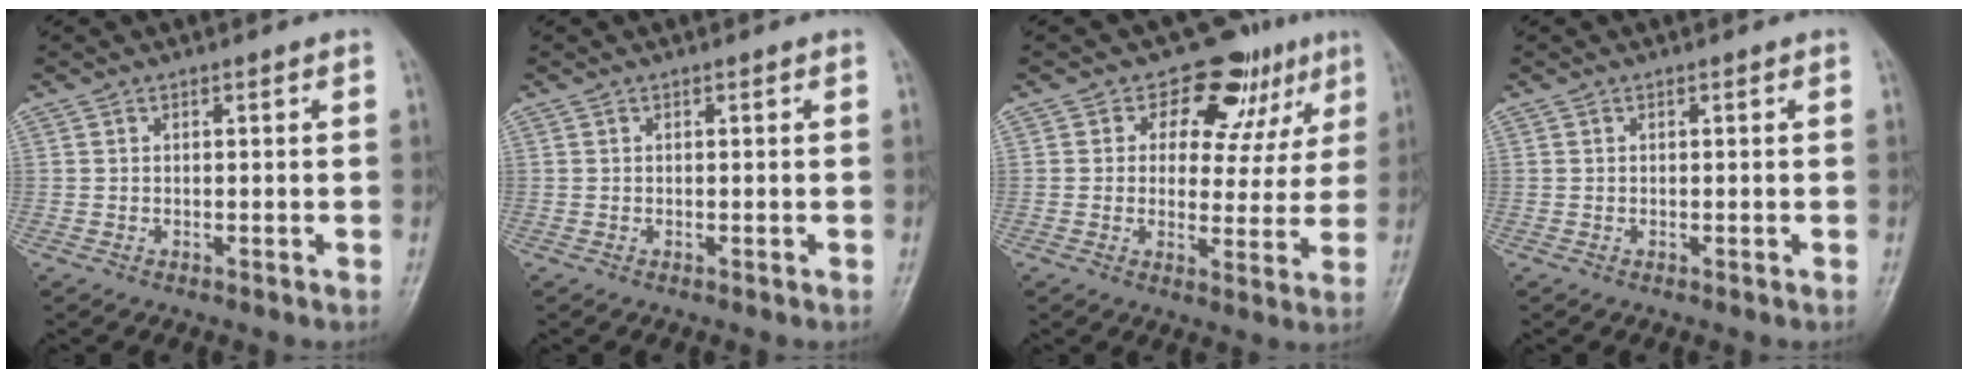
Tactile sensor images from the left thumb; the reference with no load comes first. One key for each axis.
{"total": 0.0}
{"total": 11.7, "fx": 6.2, "fy": 7.9, "fz": 6.0, "tx": -0.017, "ty": -0.016, "tz": 0.080}
{"total": 0.0}